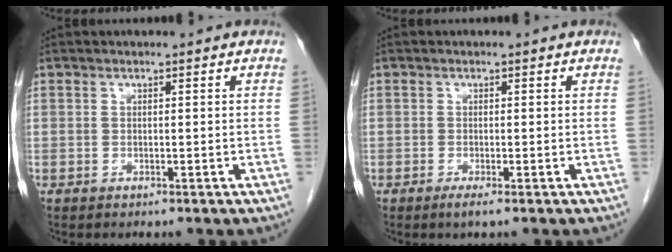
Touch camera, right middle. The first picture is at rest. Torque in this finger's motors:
{"motor_torque": [0.32, -0.24, 0.04, 0.01]}